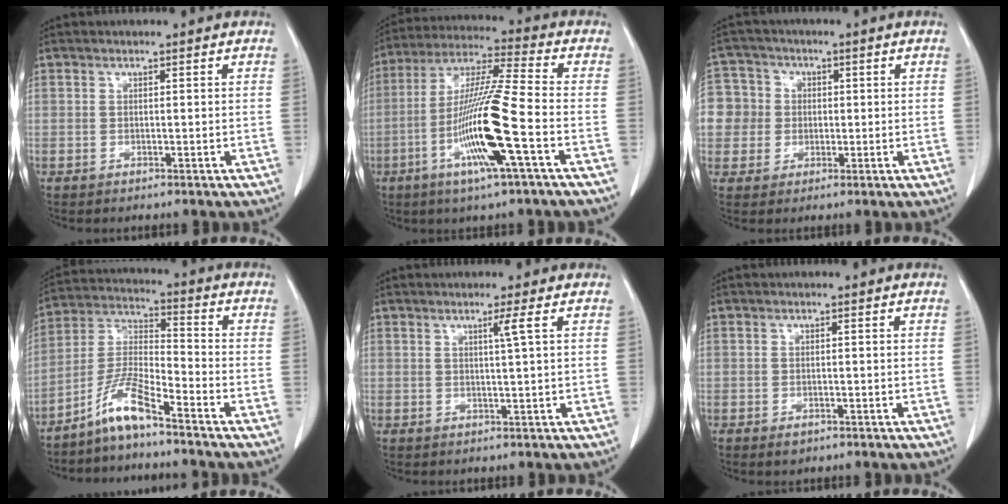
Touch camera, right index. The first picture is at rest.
{"total": 14.8, "force": [-4.8, -0.4, 14.0], "torque": [-0.280, -0.009, -0.095]}
{"total": 9.4, "force": [0.2, 9.3, 1.1], "torque": [-0.040, 0.042, 0.015]}
{"total": 8.1, "force": [-6.2, 0.6, 5.2], "torque": [-0.119, -0.001, -0.125]}
{"total": 1.8, "force": [0.7, -0.7, 1.5], "torque": [-0.029, -0.005, 0.014]}
{"total": 1.3, "force": [-0.9, 0.7, 0.7], "torque": [-0.012, 0.000, -0.006]}